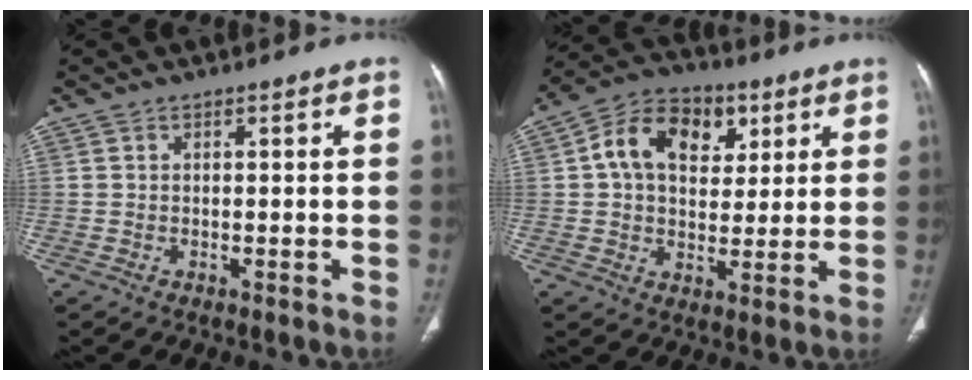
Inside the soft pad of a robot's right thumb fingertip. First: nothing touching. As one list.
[{"total": 14.2, "force": [4.6, 10.0, 9.0], "torque": [-0.117, 0.004, 0.069]}]